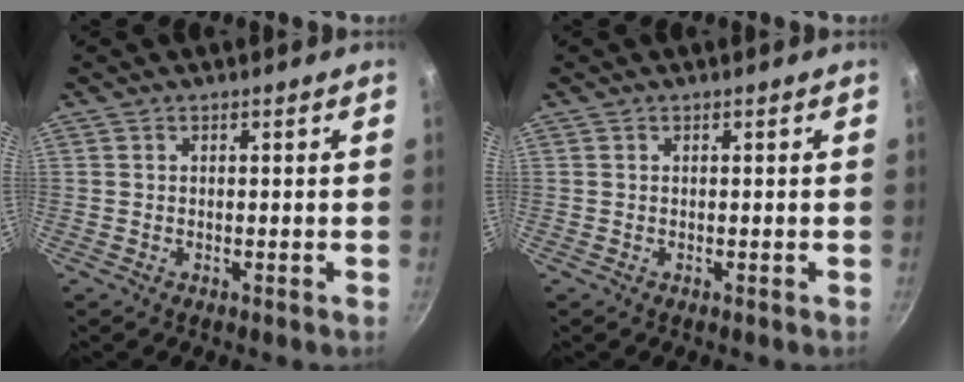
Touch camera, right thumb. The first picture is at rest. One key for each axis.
{"total": 0.0}